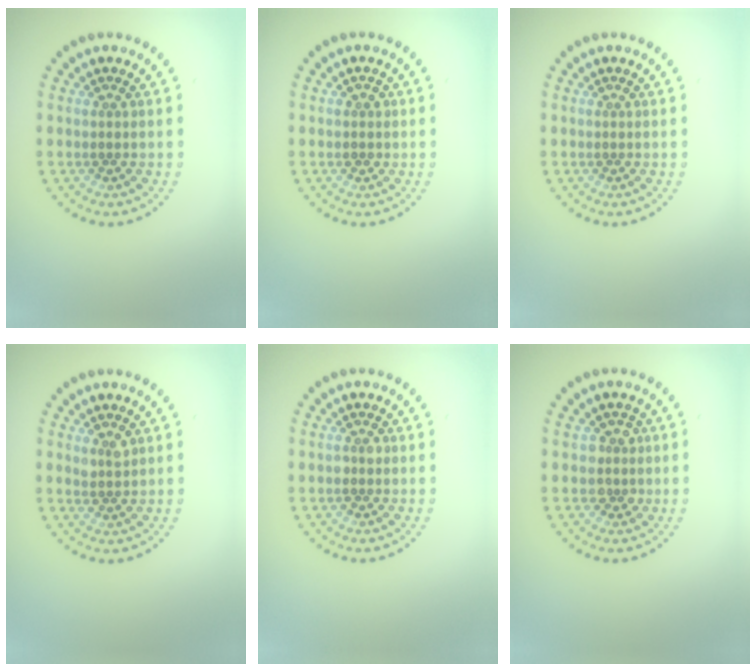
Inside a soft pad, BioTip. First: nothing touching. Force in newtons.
{"total": 1.0, "press": 0.9, "slide": 0.3}
{"total": 0.0}
{"total": 1.2, "press": 1.0, "slide": 0.6}
{"total": 1.2, "press": 1.0, "slide": 0.5}
{"total": 1.8, "press": 1.5, "slide": 1.0}